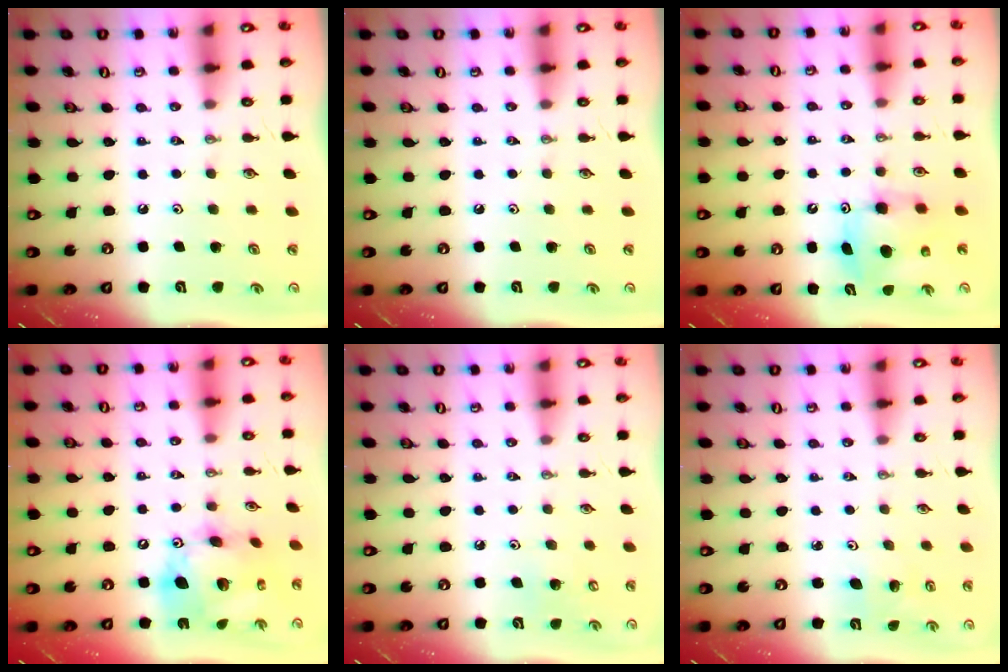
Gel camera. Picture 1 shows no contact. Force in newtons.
{"total": 0.0}
{"total": 7.5, "press": 7.5, "slide": 0.3}
{"total": 18.4, "press": 18.3, "slide": 2.0}
{"total": 6.0, "press": 6.0, "slide": 0.9}
{"total": 2.5, "press": 2.5, "slide": 0.1}